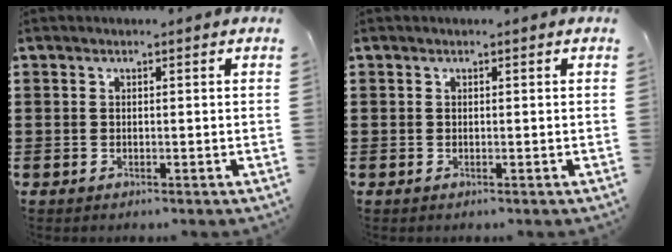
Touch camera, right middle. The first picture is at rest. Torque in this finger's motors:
{"motor_torque": [0.01, -0.01, 0.00, 0.00]}